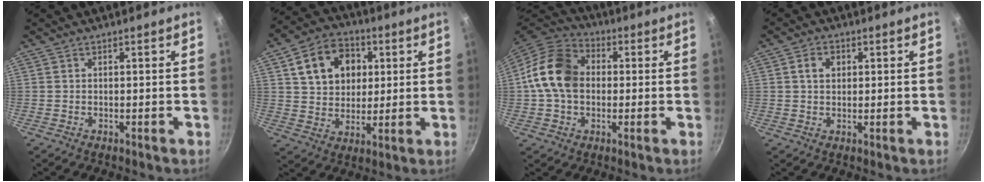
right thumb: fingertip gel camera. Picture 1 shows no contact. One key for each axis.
{"total": 13.7, "fx": 4.1, "fy": 10.8, "fz": 7.4, "tx": -0.095, "ty": 0.006, "tz": 0.068}
{"total": 14.6, "fx": 0.6, "fy": 11.1, "fz": 9.5, "tx": -0.148, "ty": 0.026, "tz": -0.007}
{"total": 3.5, "fx": 0.9, "fy": 2.7, "fz": 2.0, "tx": -0.020, "ty": 0.002, "tz": 0.014}